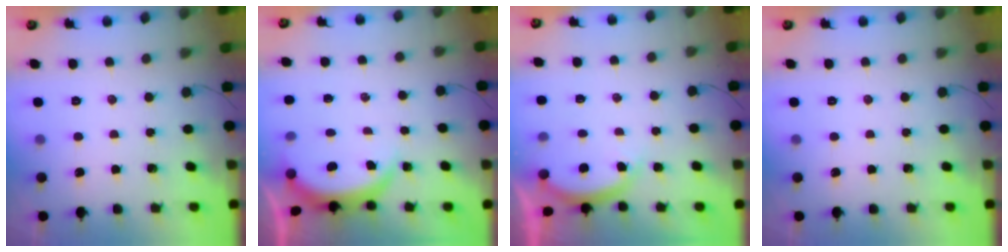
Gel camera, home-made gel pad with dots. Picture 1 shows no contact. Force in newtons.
{"total": 3.8, "press": 3.8, "slide": 0.4}
{"total": 4.3, "press": 4.2, "slide": 0.7}
{"total": 0.0}